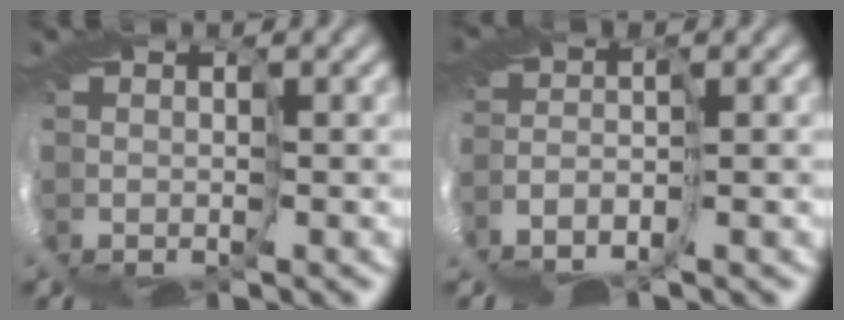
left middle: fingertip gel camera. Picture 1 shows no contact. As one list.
[{"total": 4.1, "force": [-3.8, -1.4, 0.7], "torque": [-0.058, -0.002, -0.067]}]